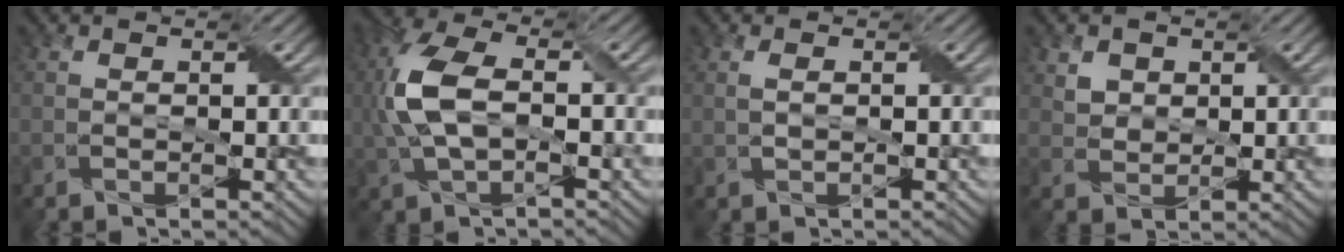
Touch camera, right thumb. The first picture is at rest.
{"total": 8.1, "force": [-0.2, 4.1, 7.0], "torque": [-0.179, 0.010, -0.005]}
{"total": 0.5, "force": [0.3, 0.3, 0.3], "torque": [-0.012, 0.002, 0.009]}
{"total": 2.6, "force": [1.5, 2.0, 0.3], "torque": [-0.018, -0.008, 0.034]}